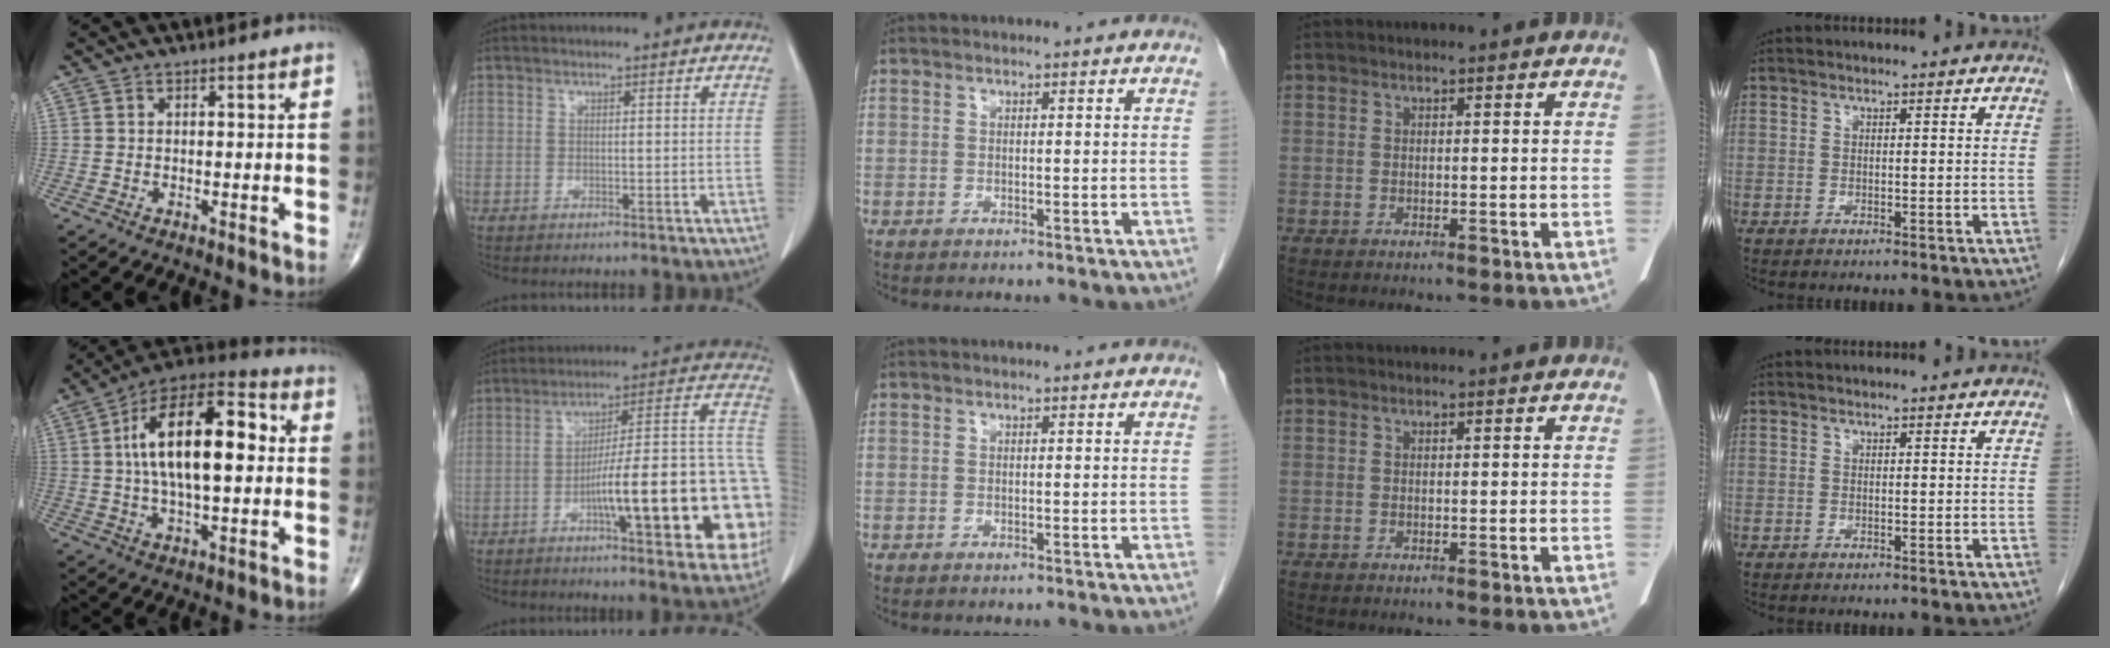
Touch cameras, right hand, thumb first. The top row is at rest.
{"thumb": {"total": 20.9, "force": [2.5, 9.3, 18.5], "torque": [-0.297, 0.029, 0.032]}, "index": {"total": 23.4, "force": [-6.1, 3.8, 22.3], "torque": [-0.223, 0.031, -0.078]}}